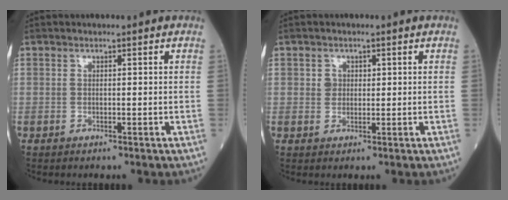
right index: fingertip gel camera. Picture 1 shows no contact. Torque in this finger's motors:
{"motor_torque": [0.01, 0.16, -0.03, 0.01]}